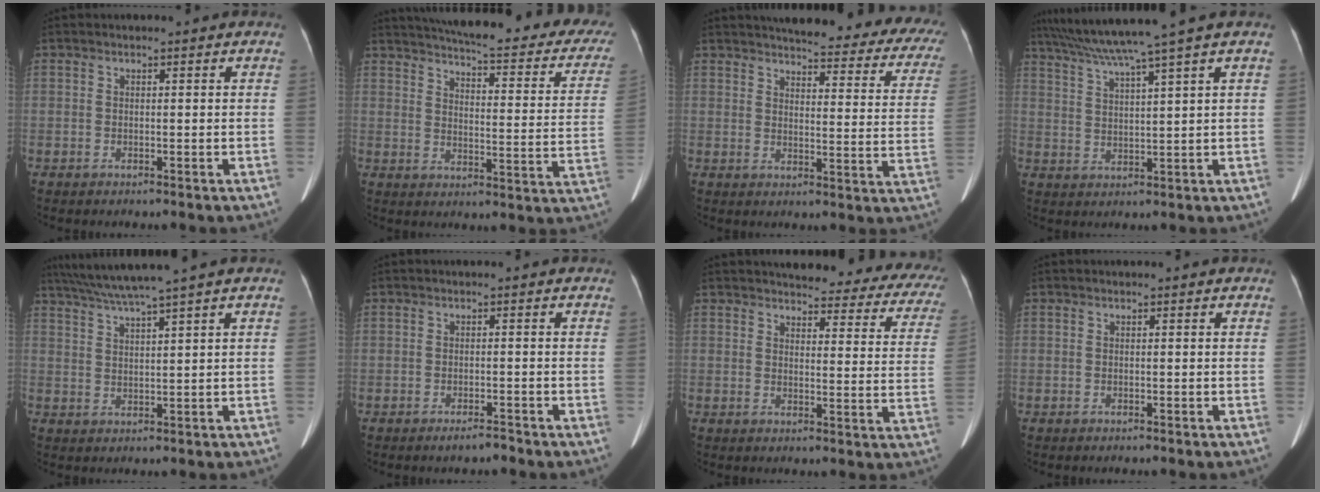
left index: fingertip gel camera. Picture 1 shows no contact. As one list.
[{"total": 29.1, "force": [24.5, 5.9, 14.5], "torque": [-0.205, -0.045, 0.278]}, {"total": 25.6, "force": [22.5, 5.2, 11.1], "torque": [-0.125, -0.056, 0.235]}, {"total": 9.6, "force": [7.6, -2.6, 5.3], "torque": [-0.092, 0.009, 0.130]}, {"total": 7.4, "force": [6.0, -1.9, 3.9], "torque": [-0.068, 0.015, 0.108]}, {"total": 2.2, "force": [-1.9, 0.1, 1.0], "torque": [-0.019, -0.004, -0.032]}, {"total": 21.8, "force": [19.9, 5.2, 7.4], "torque": [-0.067, -0.061, 0.200]}, {"total": 0.0}]